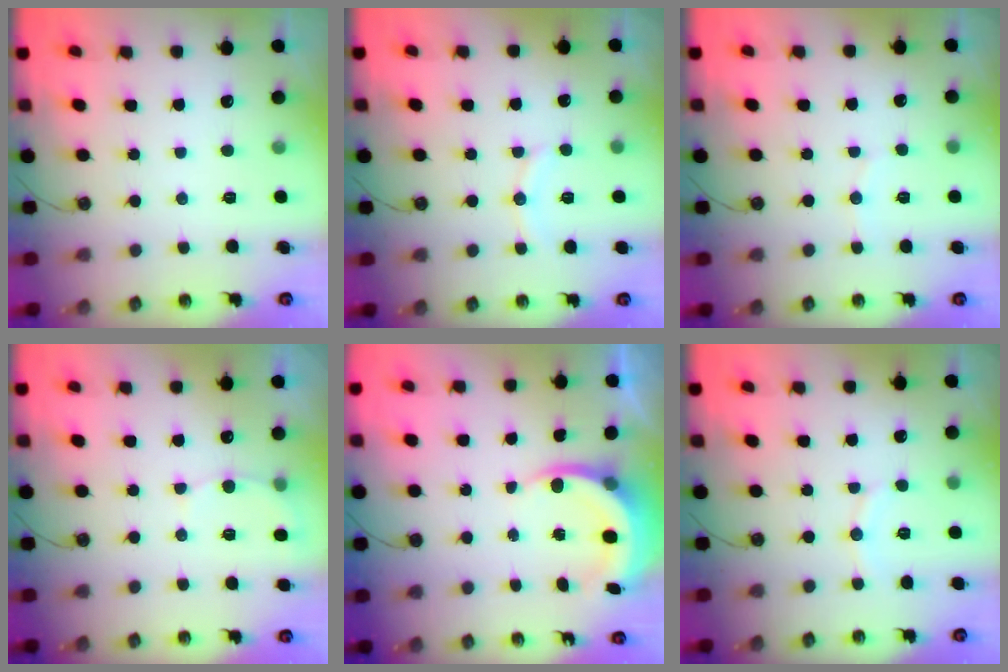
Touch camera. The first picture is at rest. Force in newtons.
{"total": 6.8, "press": 6.7, "slide": 1.6}
{"total": 4.9, "press": 4.7, "slide": 1.1}
{"total": 6.2, "press": 6.2, "slide": 1.1}
{"total": 5.6, "press": 5.5, "slide": 1.2}
{"total": 6.1, "press": 6.1, "slide": 0.1}